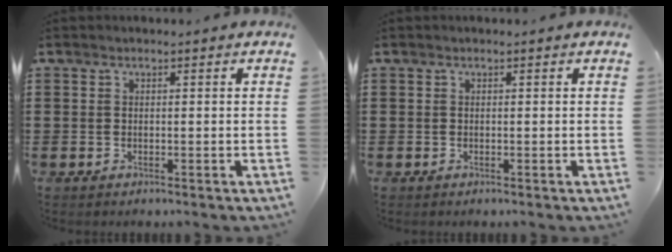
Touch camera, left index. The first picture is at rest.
{"total": 0.0}